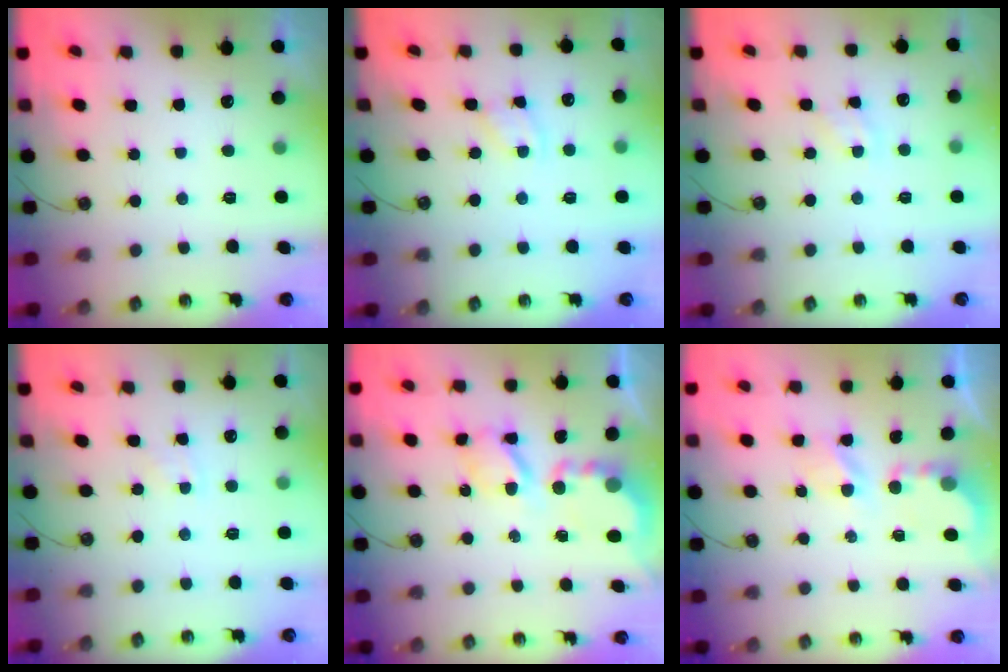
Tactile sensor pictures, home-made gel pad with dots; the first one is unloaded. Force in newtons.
{"total": 1.7, "press": 1.7, "slide": 0.3}
{"total": 2.6, "press": 2.6, "slide": 0.4}
{"total": 2.7, "press": 2.7, "slide": 0.3}
{"total": 6.8, "press": 6.8, "slide": 0.5}
{"total": 5.9, "press": 5.9, "slide": 0.6}